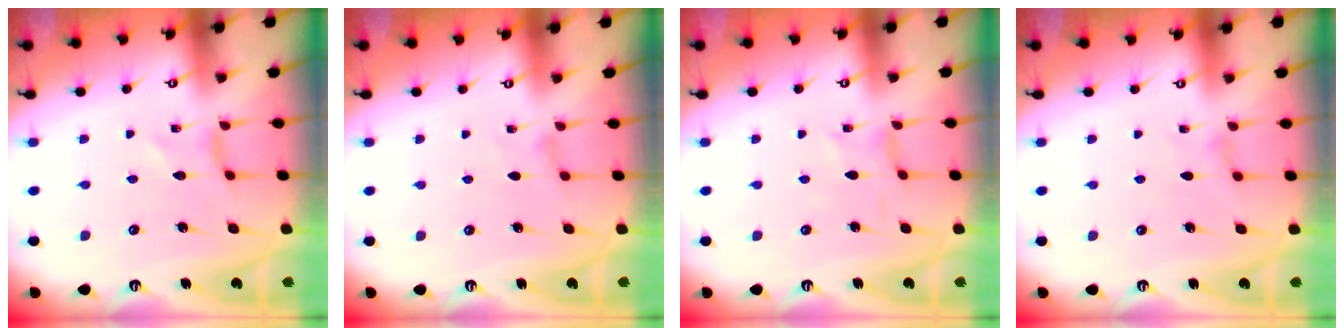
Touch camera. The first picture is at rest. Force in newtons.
{"total": 0.6, "press": 0.5, "slide": 0.2}
{"total": 0.0}
{"total": 0.8, "press": 0.8, "slide": 0.3}